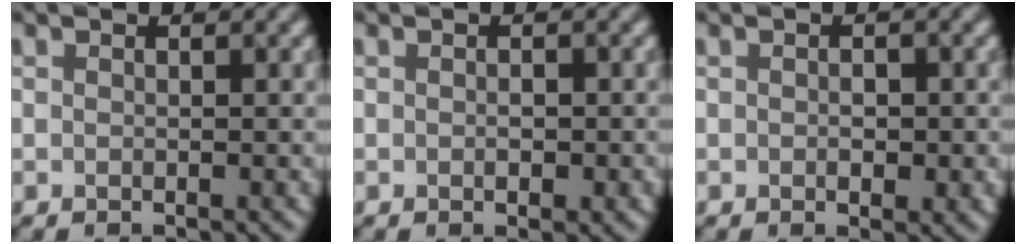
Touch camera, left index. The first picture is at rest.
{"total": 1.3, "force": [-0.9, 0.4, 0.9], "torque": [-0.014, 0.003, 0.004]}
{"total": 1.6, "force": [-0.9, 0.7, 1.2], "torque": [-0.017, 0.003, 0.004]}